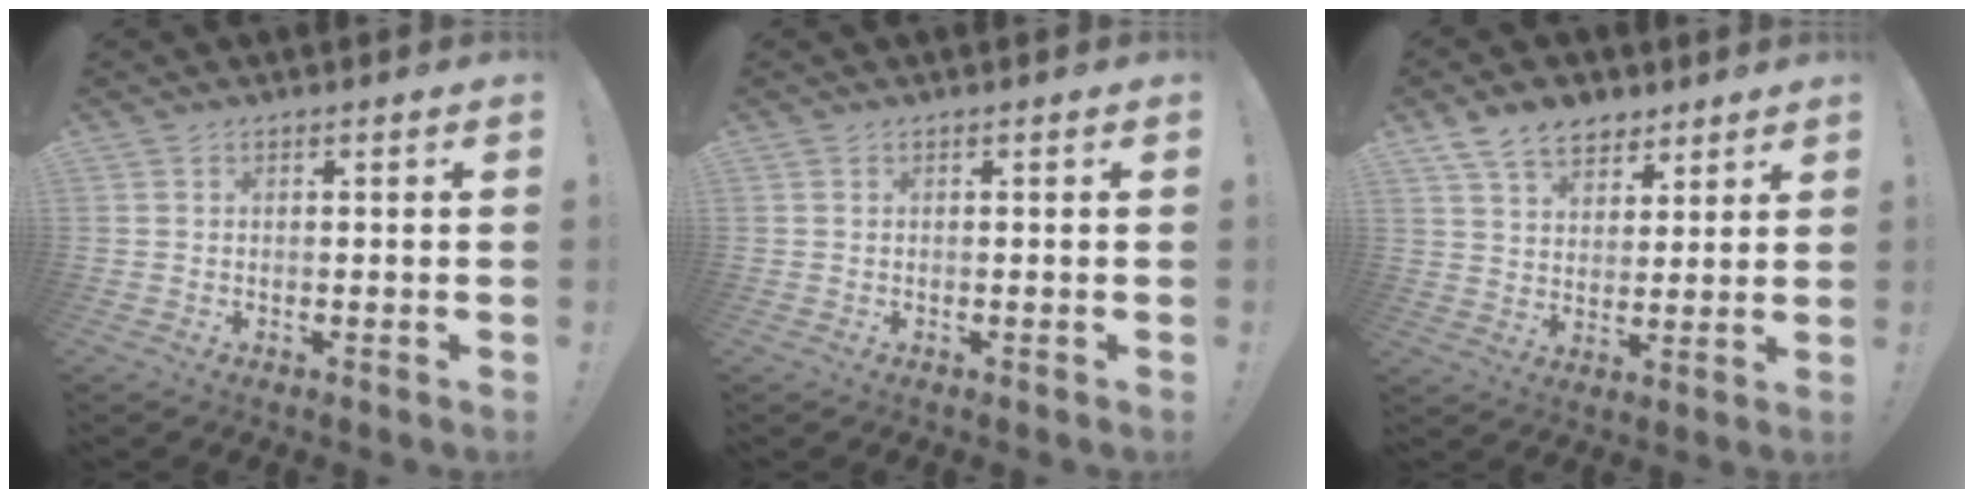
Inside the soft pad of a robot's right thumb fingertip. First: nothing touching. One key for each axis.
{"total": 0.0}
{"total": 10.9, "fx": 7.2, "fy": 6.9, "fz": 4.3, "tx": -0.078, "ty": -0.032, "tz": 0.142}